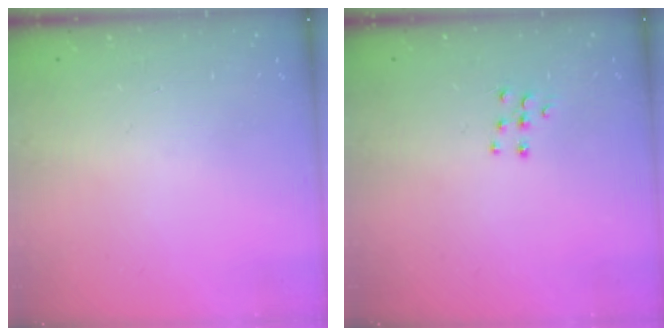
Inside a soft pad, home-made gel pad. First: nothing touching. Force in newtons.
{"total": 5.3, "press": 5.2, "slide": 0.4}